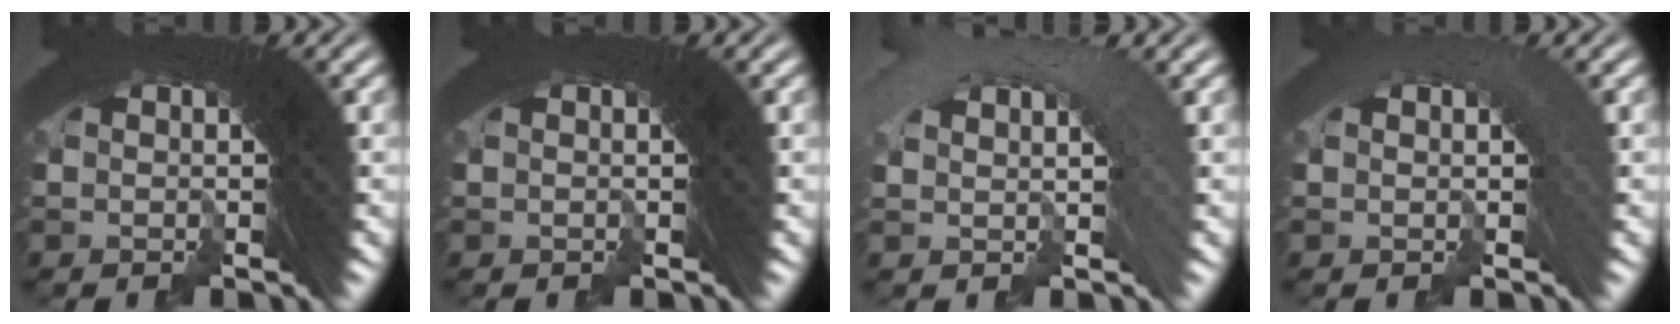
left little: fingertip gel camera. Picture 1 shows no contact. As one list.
[{"total": 0.6, "force": [-0.4, -0.3, -0.4], "torque": [0.002, -0.004, -0.004]}, {"total": 2.8, "force": [-2.3, 1.4, -0.7], "torque": [0.008, -0.004, -0.035]}, {"total": 3.2, "force": [-2.6, -0.3, -1.9], "torque": [0.029, -0.014, -0.034]}]